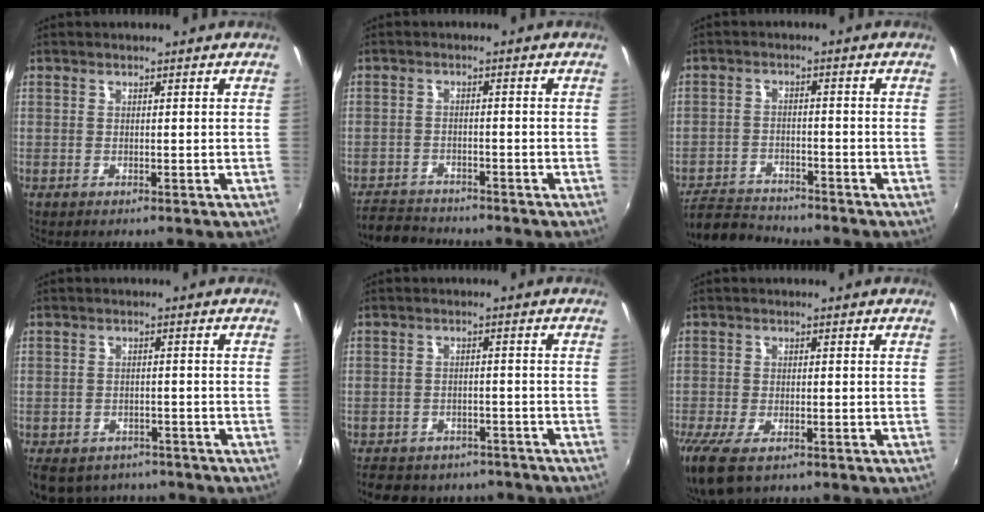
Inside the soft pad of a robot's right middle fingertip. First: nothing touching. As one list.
[{"total": 5.7, "force": [-5.4, 1.6, 0.7], "torque": [-0.038, -0.002, -0.096]}, {"total": 7.0, "force": [-6.7, 1.8, 0.9], "torque": [-0.042, 0.006, -0.119]}, {"total": 11.6, "force": [-9.2, 5.8, 4.2], "torque": [-0.106, -0.010, -0.129]}, {"total": 14.2, "force": [-11.7, 6.4, 4.9], "torque": [-0.118, 0.004, -0.155]}, {"total": 8.1, "force": [-5.4, 3.1, 5.1], "torque": [-0.121, -0.034, -0.097]}]